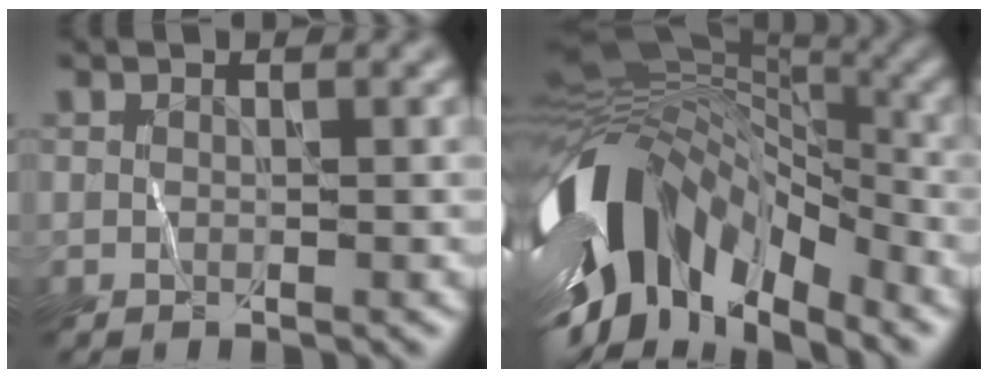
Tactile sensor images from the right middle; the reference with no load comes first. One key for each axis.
{"total": 14.3, "fx": -6.1, "fy": 8.3, "fz": 9.9, "tx": -0.197, "ty": 0.006, "tz": -0.108}